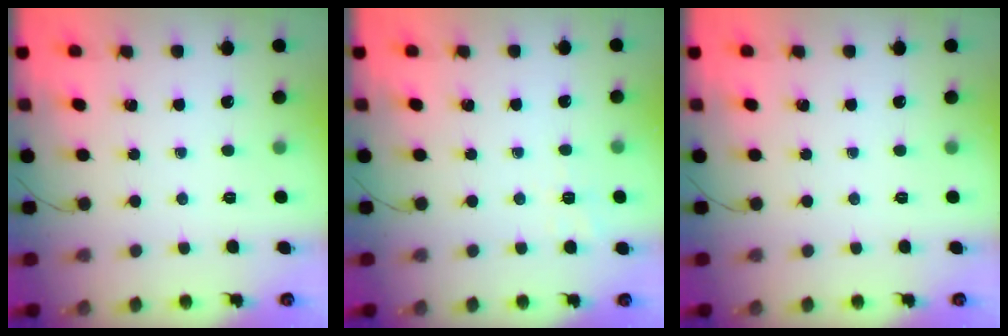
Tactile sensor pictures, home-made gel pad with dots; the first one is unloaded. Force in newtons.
{"total": 2.4, "press": 1.2, "slide": 2.0}
{"total": 0.0}